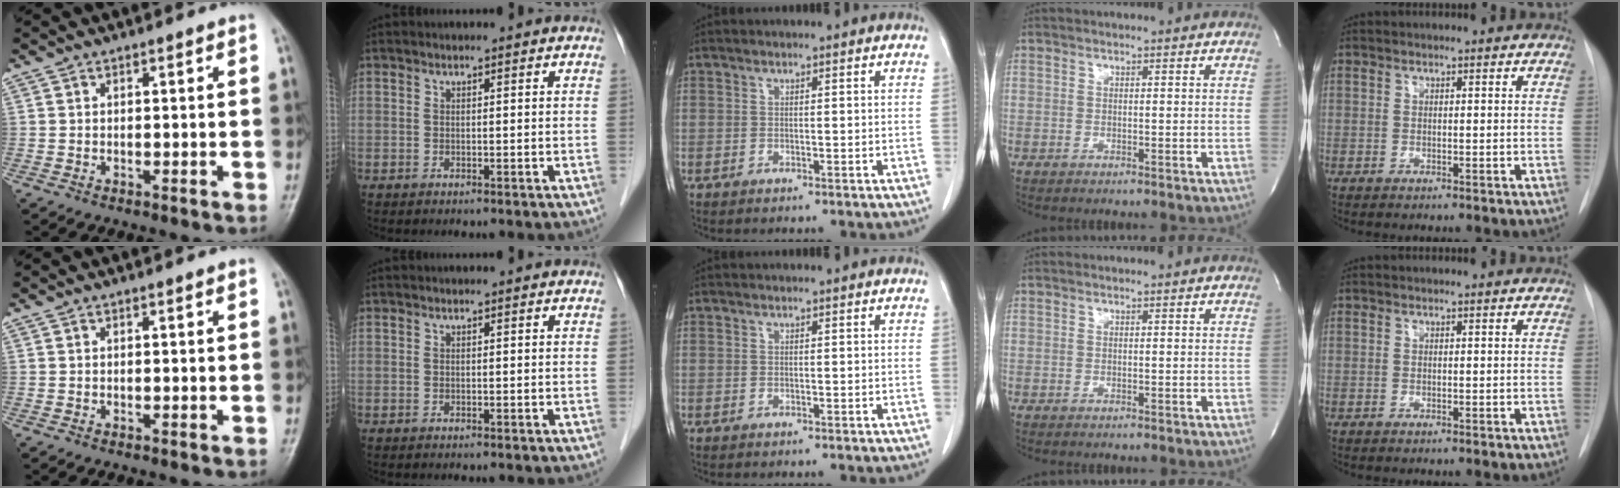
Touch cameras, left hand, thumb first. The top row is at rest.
{}